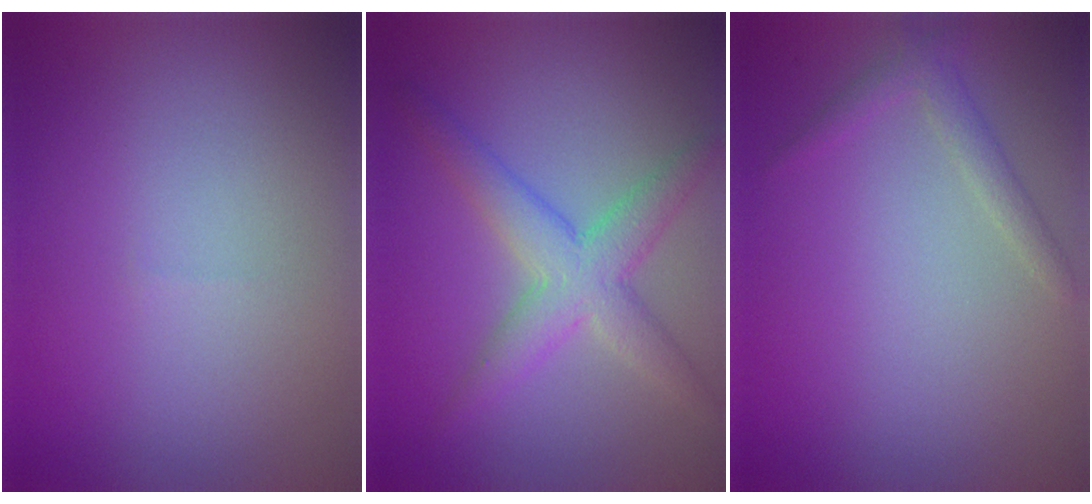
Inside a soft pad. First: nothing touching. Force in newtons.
{"total": 4.5, "press": 4.5, "slide": 0.1}
{"total": 1.5, "press": 1.5, "slide": 0.1}